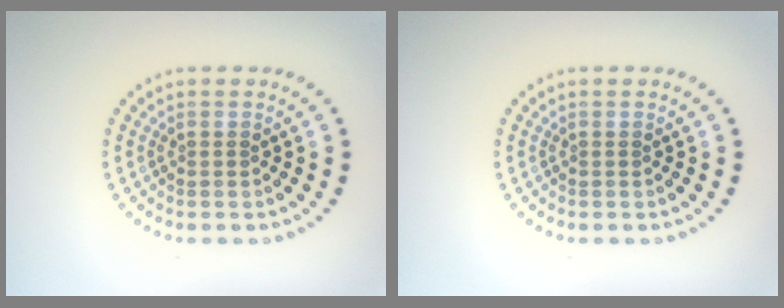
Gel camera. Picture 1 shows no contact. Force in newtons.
{"total": 0.0}